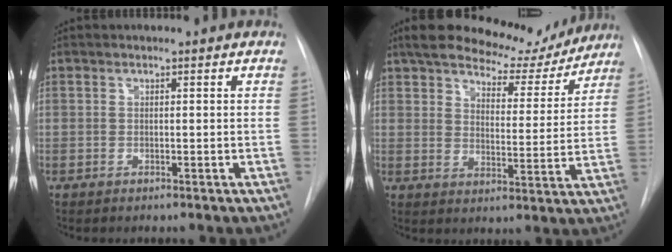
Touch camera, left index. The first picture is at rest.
{"total": 13.8, "force": [12.1, 4.4, 4.9], "torque": [-0.057, -0.005, 0.161]}